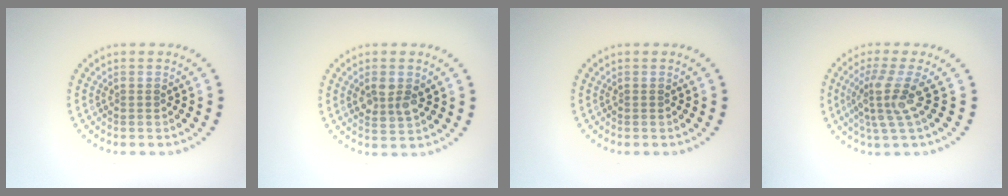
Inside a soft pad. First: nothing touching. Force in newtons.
{"total": 2.4, "press": 2.4, "slide": 0.4}
{"total": 0.0}
{"total": 3.6, "press": 2.5, "slide": 2.5}